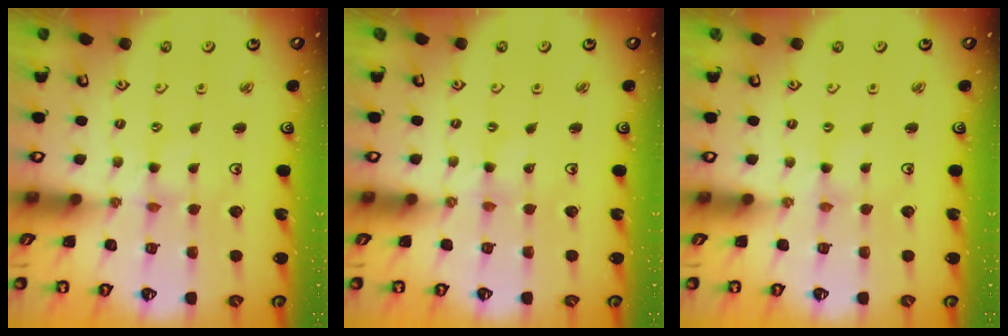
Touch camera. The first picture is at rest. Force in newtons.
{"total": 0.0}
{"total": 0.0}